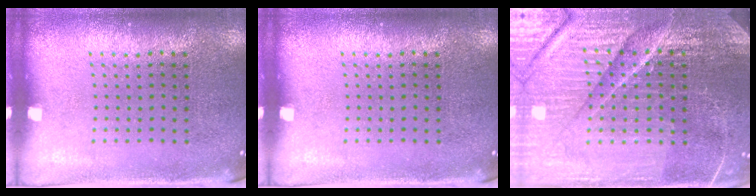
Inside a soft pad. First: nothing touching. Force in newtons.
{"total": 0.0}
{"total": 5.8, "press": 5.3, "slide": 2.4}